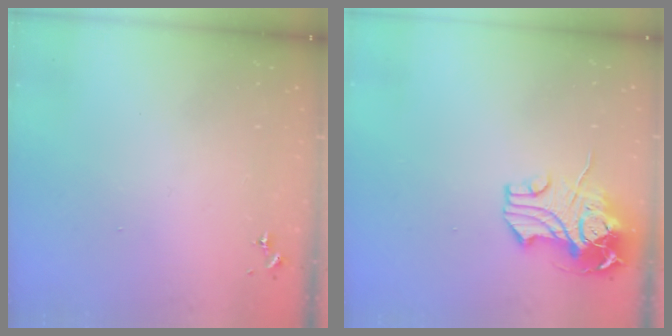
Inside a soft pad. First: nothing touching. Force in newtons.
{"total": 12.2, "press": 12.0, "slide": 2.1}